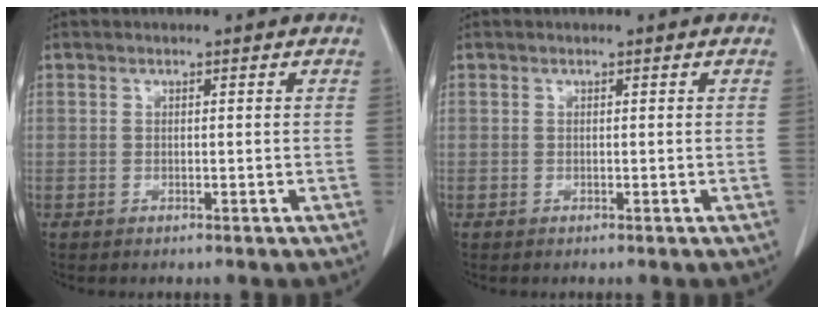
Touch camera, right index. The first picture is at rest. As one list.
[{"total": 0.0}]